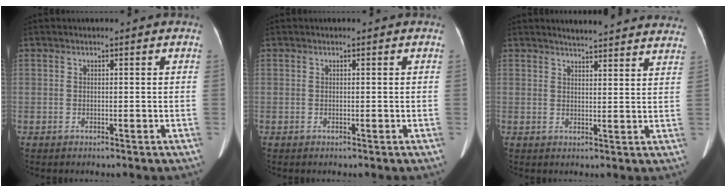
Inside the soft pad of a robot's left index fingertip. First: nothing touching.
{"total": 0.0}
{"total": 15.7, "force": [14.9, 1.7, 4.7], "torque": [-0.053, -0.010, 0.168]}